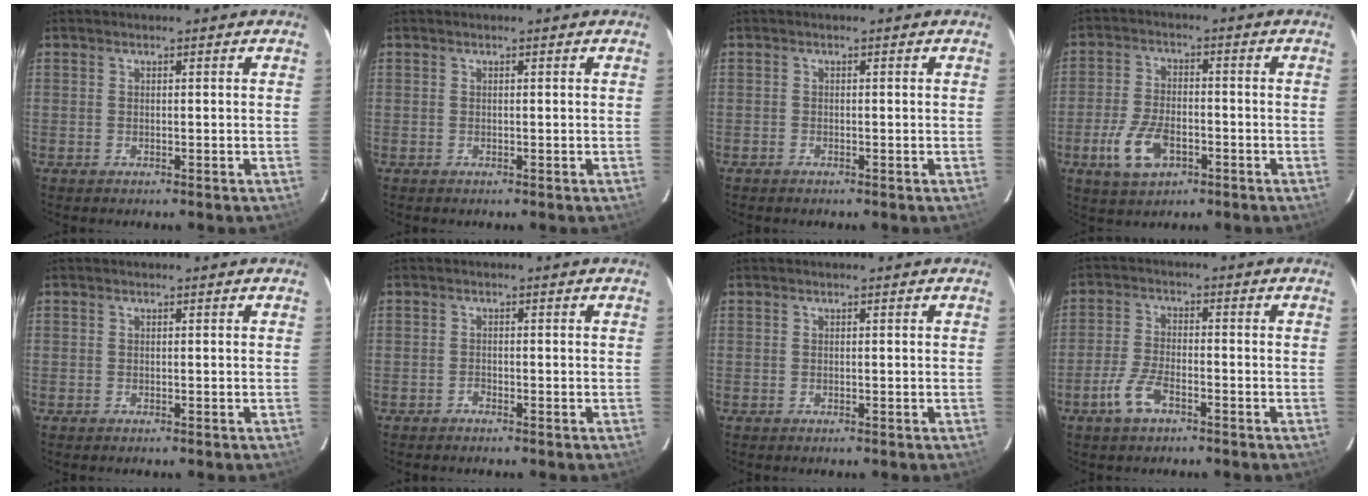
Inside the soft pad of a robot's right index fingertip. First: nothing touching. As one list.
[{"total": 0.0}, {"total": 0.6, "force": [-0.5, 0.2, 0.0], "torque": [-0.003, 0.001, -0.012]}, {"total": 9.2, "force": [-3.8, 5.1, 6.6], "torque": [-0.151, -0.004, -0.065]}, {"total": 0.0}, {"total": 0.8, "force": [-0.7, 0.3, 0.0], "torque": [0.000, 0.002, -0.014]}, {"total": 0.0}, {"total": 6.1, "force": [-3.6, 2.4, 4.2], "torque": [-0.101, -0.002, -0.069]}]